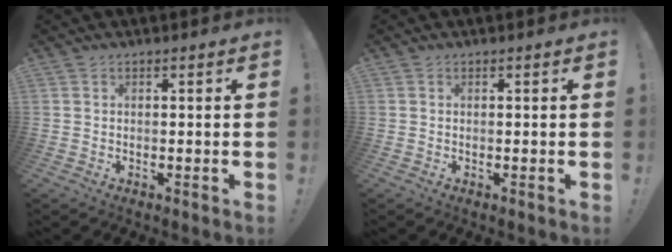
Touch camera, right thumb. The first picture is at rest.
{"total": 0.0}